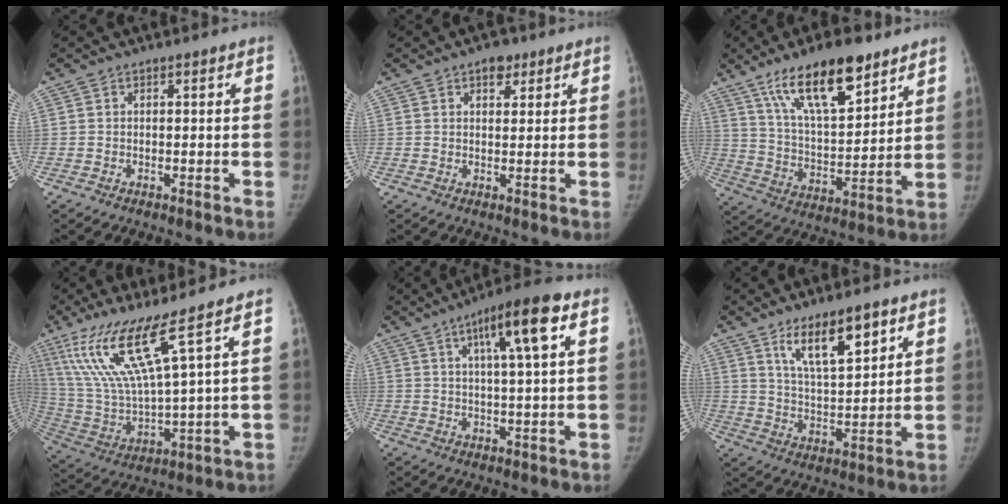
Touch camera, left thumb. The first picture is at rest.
{"total": 3.2, "force": [1.9, 2.0, 1.6], "torque": [-0.002, -0.007, 0.024]}
{"total": 17.9, "force": [11.4, 6.4, 12.2], "torque": [-0.172, -0.052, 0.206]}
{"total": 15.9, "force": [9.1, 1.2, 13.0], "torque": [-0.275, -0.048, 0.187]}
{"total": 11.2, "force": [4.5, 1.6, 10.1], "torque": [-0.164, 0.001, 0.067]}
{"total": 11.6, "force": [6.9, 3.7, 8.6], "torque": [-0.130, -0.044, 0.128]}